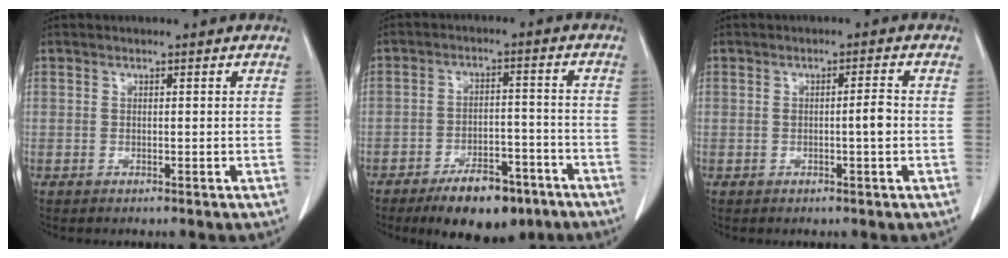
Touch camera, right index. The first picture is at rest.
{"total": 10.4, "force": [-7.2, 4.2, 6.2], "torque": [-0.089, 0.003, -0.112]}
{"total": 2.4, "force": [-0.3, 0.1, 2.4], "torque": [-0.039, 0.000, -0.005]}